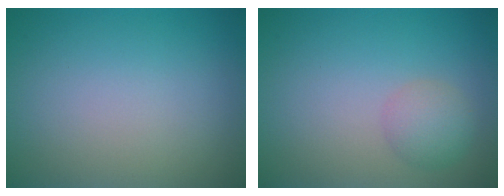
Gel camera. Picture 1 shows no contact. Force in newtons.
{"total": 2.2, "press": 2.2, "slide": 0.0}